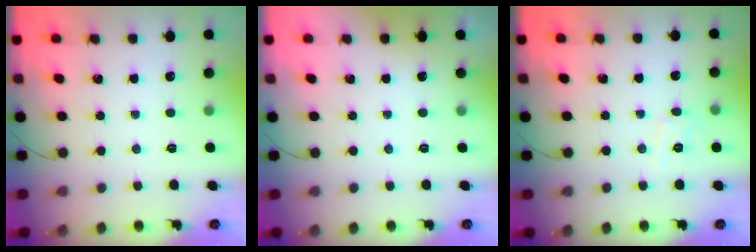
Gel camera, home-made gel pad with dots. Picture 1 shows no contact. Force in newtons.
{"total": 1.8, "press": 1.8, "slide": 0.3}
{"total": 4.1, "press": 3.9, "slide": 1.3}